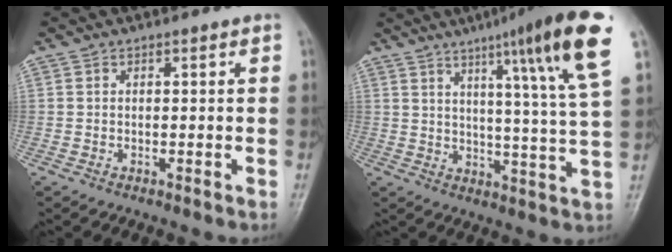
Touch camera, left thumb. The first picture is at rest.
{"total": 18.4, "force": [9.6, 0.5, 15.7], "torque": [-0.214, -0.038, 0.127]}